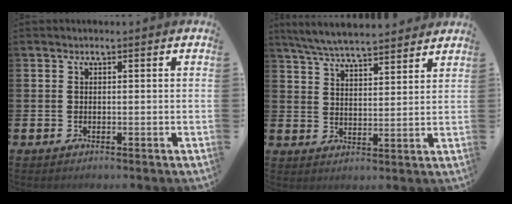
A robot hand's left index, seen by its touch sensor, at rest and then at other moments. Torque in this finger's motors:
{"motor_torque": [1.12, -1.02, 0.83, 0.21]}